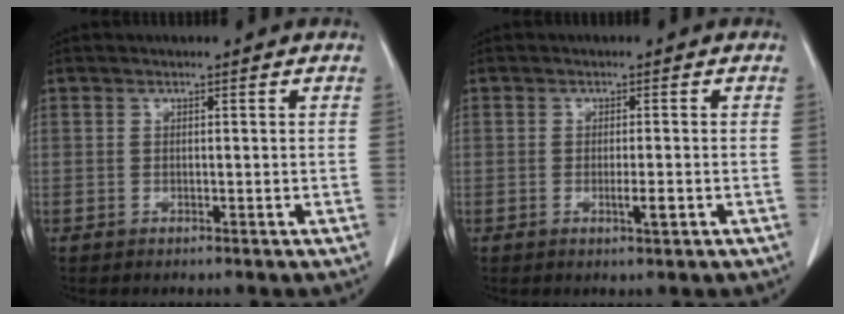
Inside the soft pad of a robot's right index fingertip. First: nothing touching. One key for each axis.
{"total": 2.1, "fx": -0.7, "fy": 0.2, "fz": 2.0, "tx": -0.034, "ty": -0.003, "tz": -0.010}